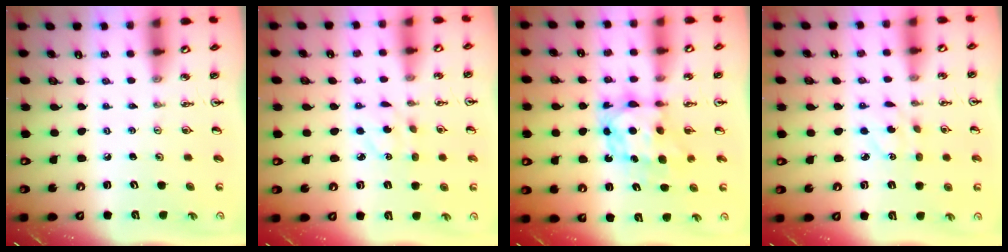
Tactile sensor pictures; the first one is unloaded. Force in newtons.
{"total": 3.6, "press": 3.5, "slide": 0.8}
{"total": 7.4, "press": 7.4, "slide": 0.7}
{"total": 3.6, "press": 3.5, "slide": 0.8}